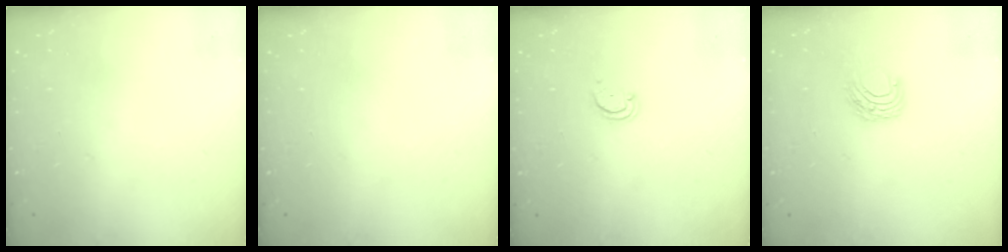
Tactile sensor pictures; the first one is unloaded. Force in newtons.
{"total": 0.0}
{"total": 2.2, "press": 2.2, "slide": 0.4}
{"total": 6.7, "press": 6.7, "slide": 0.5}